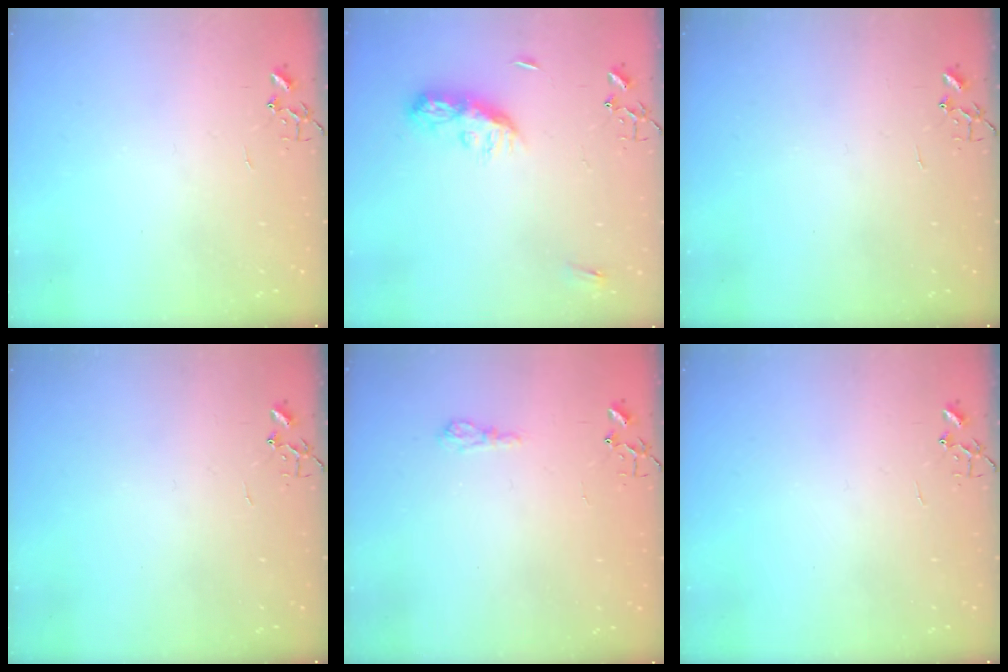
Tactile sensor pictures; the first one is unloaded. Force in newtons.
{"total": 8.7, "press": 8.7, "slide": 0.4}
{"total": 0.0}
{"total": 0.0}
{"total": 6.5, "press": 6.5, "slide": 0.7}
{"total": 0.0}